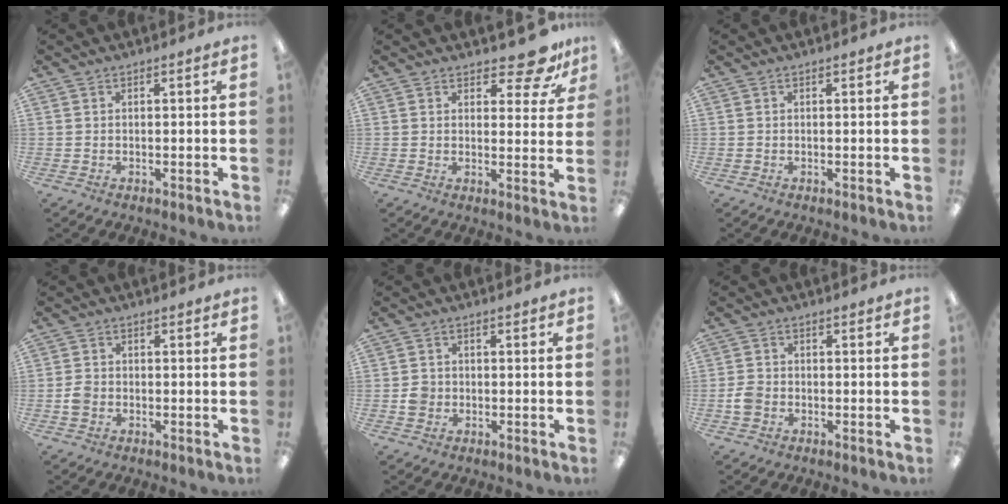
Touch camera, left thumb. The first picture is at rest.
{"total": 7.4, "force": [6.0, 2.4, 3.6], "torque": [-0.038, -0.040, 0.103]}
{"total": 0.0}
{"total": 2.7, "force": [-0.8, 2.2, 1.3], "torque": [-0.021, 0.005, -0.015]}
{"total": 3.2, "force": [-0.6, 3.0, 1.0], "torque": [-0.009, 0.001, -0.013]}
{"total": 3.5, "force": [-1.2, 2.8, 1.7], "torque": [-0.026, 0.009, -0.021]}